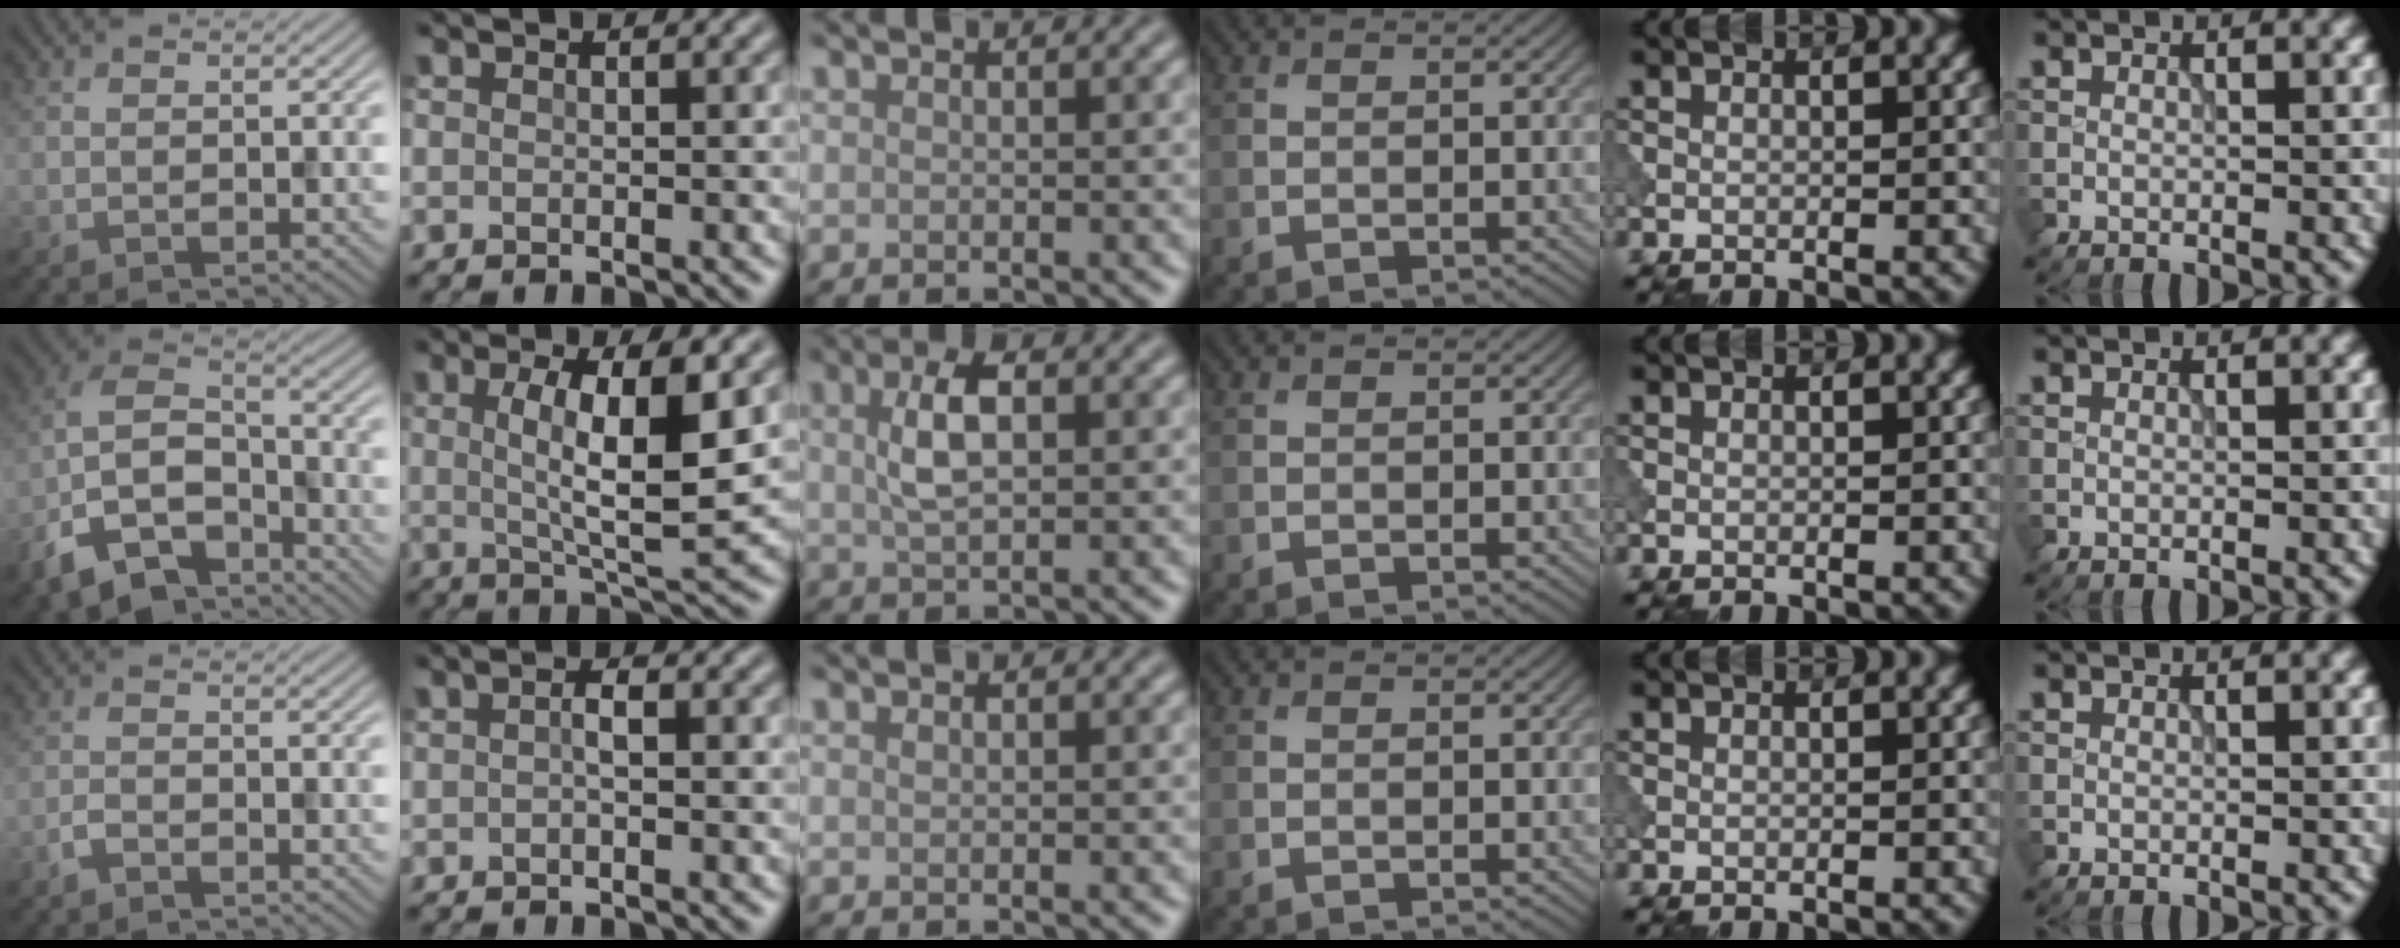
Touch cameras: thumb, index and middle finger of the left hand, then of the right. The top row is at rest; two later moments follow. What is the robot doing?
{"motion": "dispense", "object": "pipette"}